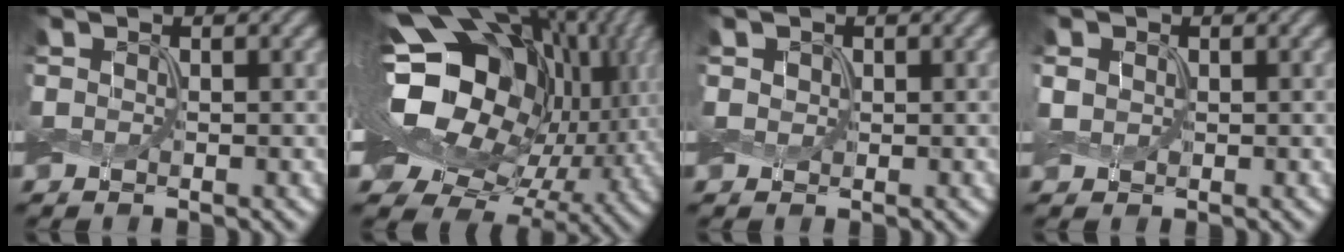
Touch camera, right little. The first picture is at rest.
{"total": 20.3, "force": [2.4, 15.5, 12.9], "torque": [-0.262, 0.008, 0.052]}
{"total": 0.7, "force": [-0.1, 0.6, 0.1], "torque": [-0.015, 0.002, 0.005]}
{"total": 0.8, "force": [-0.2, 0.8, 0.2], "torque": [-0.019, 0.001, 0.001]}